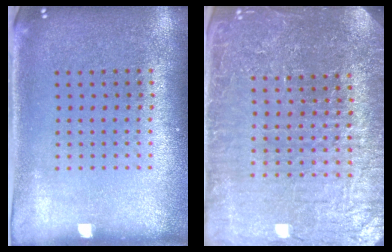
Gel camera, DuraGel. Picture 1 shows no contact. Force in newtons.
{"total": 5.1, "press": 4.6, "slide": 2.0}